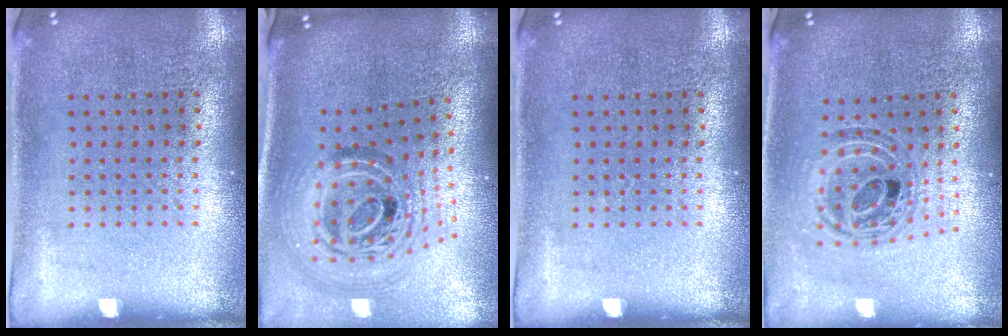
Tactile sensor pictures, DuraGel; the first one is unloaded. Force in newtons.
{"total": 2.1, "press": 1.7, "slide": 1.3}
{"total": 0.0}
{"total": 0.8, "press": 0.8, "slide": 0.2}